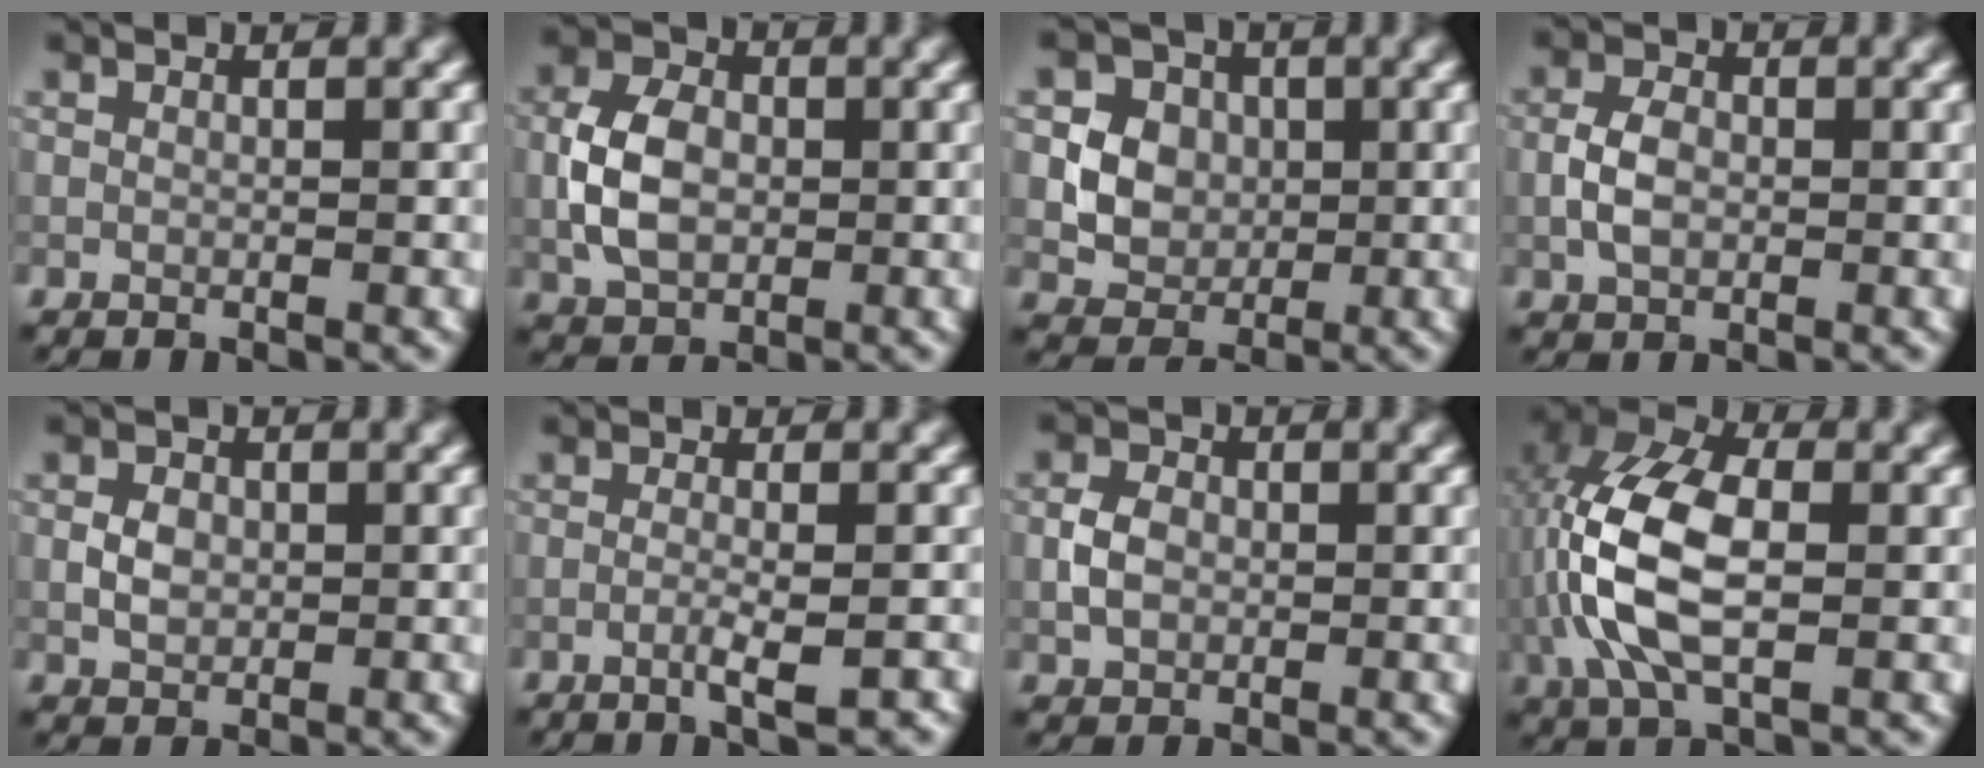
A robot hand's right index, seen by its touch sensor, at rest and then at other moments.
{"total": 5.3, "force": [-0.4, 3.7, 3.7], "torque": [-0.075, 0.005, -0.011]}
{"total": 5.2, "force": [0.8, 4.6, 2.4], "torque": [-0.042, 0.004, 0.014]}
{"total": 3.1, "force": [-0.4, 2.1, 2.3], "torque": [-0.047, 0.002, -0.011]}
{"total": 2.2, "force": [0.0, 1.7, 1.4], "torque": [-0.026, 0.001, -0.004]}
{"total": 2.6, "force": [-1.0, 0.5, 2.4], "torque": [-0.038, 0.003, -0.022]}
{"total": 2.7, "force": [-0.3, 2.1, 1.7], "torque": [-0.033, 0.002, -0.010]}
{"total": 10.4, "force": [-0.6, 5.5, 8.8], "torque": [-0.198, 0.018, -0.021]}